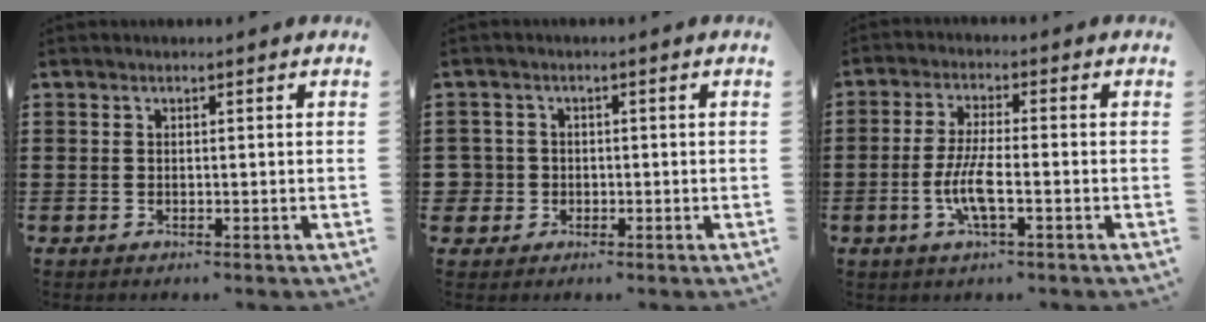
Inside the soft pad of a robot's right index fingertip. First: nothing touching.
{"total": 2.5, "force": [-0.6, 2.4, 0.2], "torque": [-0.024, 0.004, -0.018]}
{"total": 6.1, "force": [-1.9, 1.3, 5.7], "torque": [-0.124, -0.010, -0.042]}